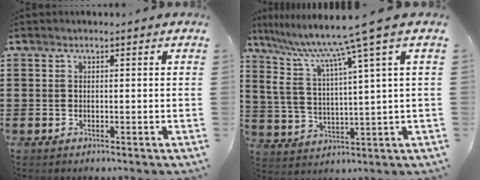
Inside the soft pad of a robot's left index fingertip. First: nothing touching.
{"total": 9.9, "force": [7.1, -0.7, 6.9], "torque": [-0.162, -0.045, 0.111]}